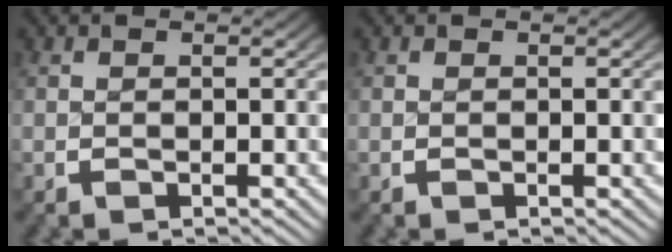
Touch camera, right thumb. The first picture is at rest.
{"total": 0.0}